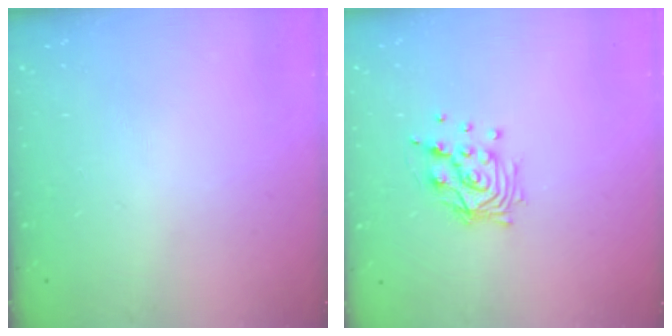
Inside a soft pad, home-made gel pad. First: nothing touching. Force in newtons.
{"total": 10.6, "press": 10.5, "slide": 1.0}